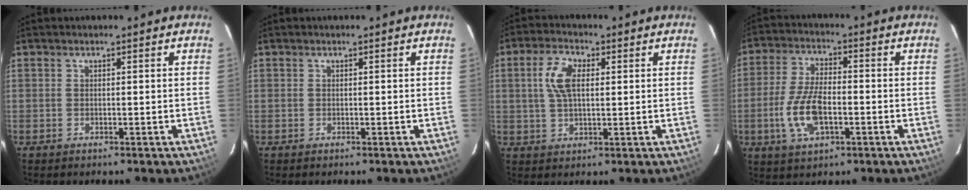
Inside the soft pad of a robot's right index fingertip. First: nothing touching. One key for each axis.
{"total": 0.0}
{"total": 7.2, "fx": 1.1, "fy": 1.7, "fz": 6.9, "tx": -0.148, "ty": 0.008, "tz": 0.025}
{"total": 10.5, "fx": -2.8, "fy": 4.9, "fz": 8.9, "tx": -0.190, "ty": -0.001, "tz": -0.050}